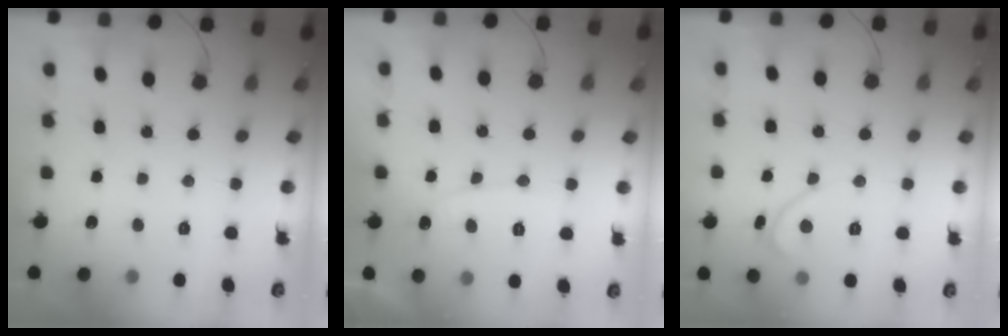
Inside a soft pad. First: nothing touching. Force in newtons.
{"total": 7.3, "press": 7.3, "slide": 0.6}
{"total": 2.3, "press": 2.3, "slide": 0.1}